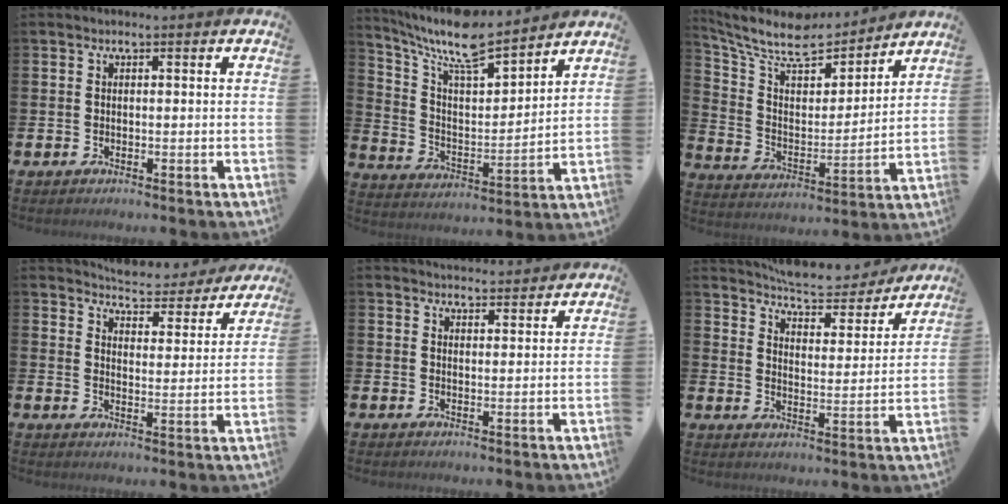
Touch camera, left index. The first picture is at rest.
{"total": 9.9, "force": [8.8, 2.0, 4.1], "torque": [-0.113, -0.058, 0.154]}
{"total": 10.2, "force": [9.0, 3.3, 3.5], "torque": [-0.104, -0.066, 0.153]}
{"total": 5.5, "force": [5.4, 0.8, 0.6], "torque": [-0.025, -0.044, 0.091]}
{"total": 3.8, "force": [3.8, 0.4, -0.1], "torque": [-0.004, -0.022, 0.070]}
{"total": 7.9, "force": [7.6, 1.2, 1.9], "torque": [-0.059, -0.055, 0.132]}